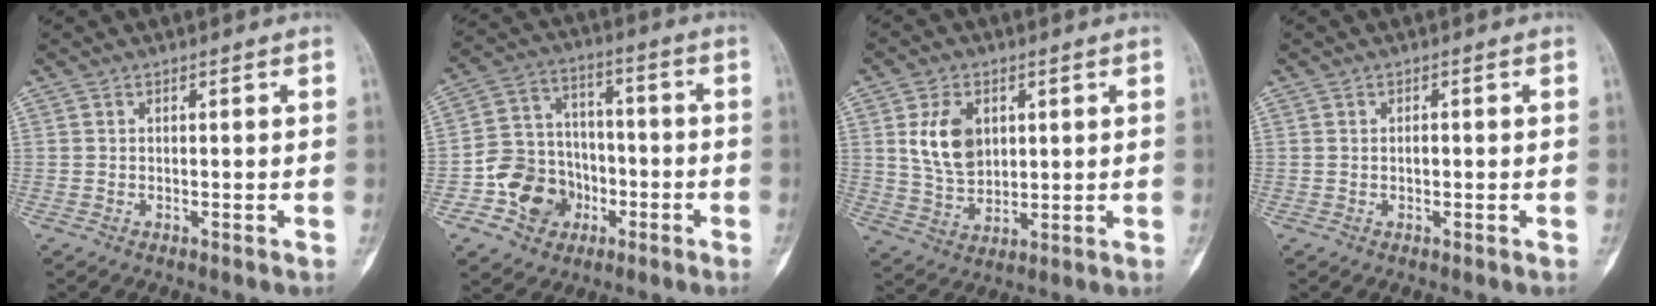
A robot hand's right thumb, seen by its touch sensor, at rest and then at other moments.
{"total": 12.5, "force": [-4.7, 10.7, 4.5], "torque": [-0.037, 0.051, -0.077]}
{"total": 9.4, "force": [2.6, 6.4, 6.3], "torque": [-0.096, -0.016, 0.057]}
{"total": 1.1, "force": [0.0, 0.6, 0.9], "torque": [-0.013, 0.002, 0.000]}